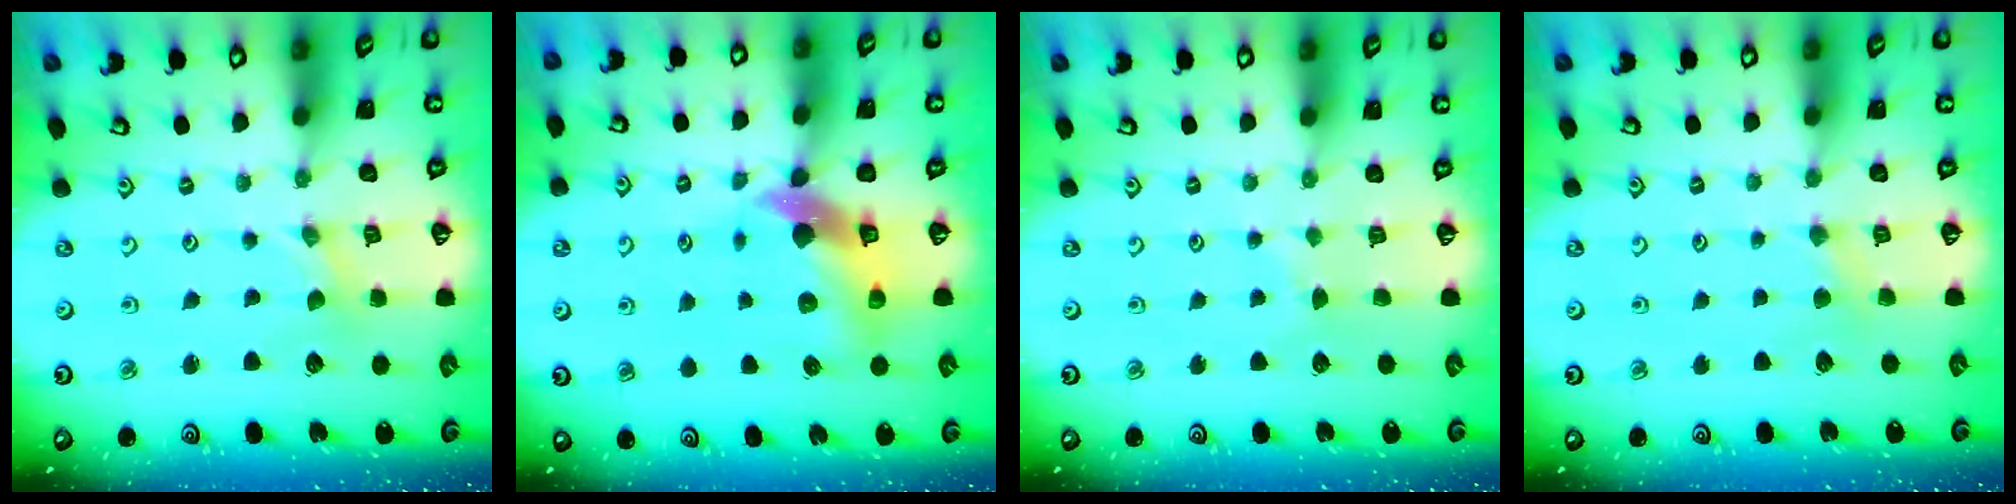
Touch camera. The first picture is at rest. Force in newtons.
{"total": 9.7, "press": 9.5, "slide": 1.6}
{"total": 2.2, "press": 2.2, "slide": 0.3}
{"total": 2.7, "press": 2.6, "slide": 0.4}